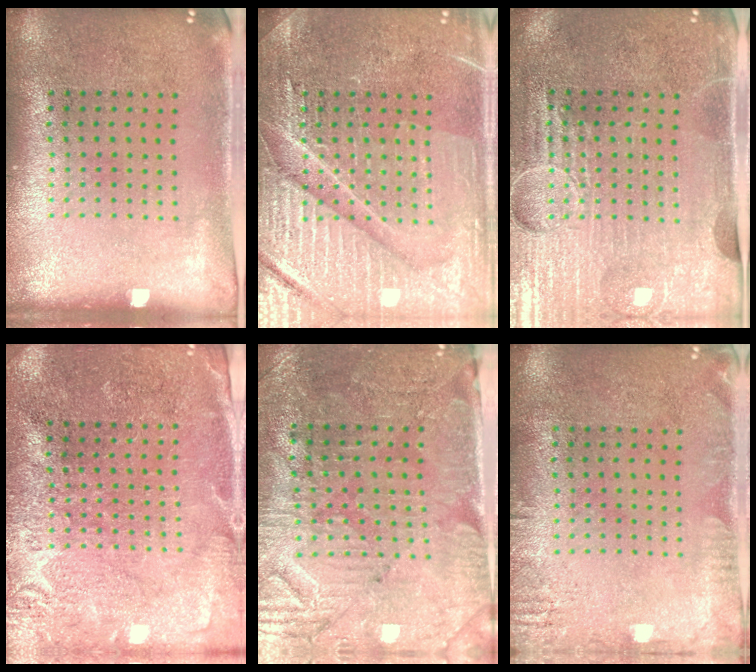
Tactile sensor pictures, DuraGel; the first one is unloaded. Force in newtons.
{"total": 7.4, "press": 7.3, "slide": 1.1}
{"total": 4.3, "press": 4.1, "slide": 1.4}
{"total": 2.8, "press": 2.8, "slide": 0.1}
{"total": 3.5, "press": 3.3, "slide": 1.2}
{"total": 1.9, "press": 1.9, "slide": 0.3}